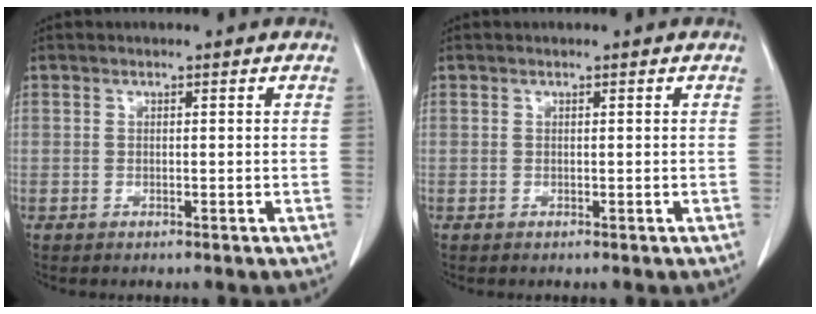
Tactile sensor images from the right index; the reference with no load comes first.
{"total": 0.0}